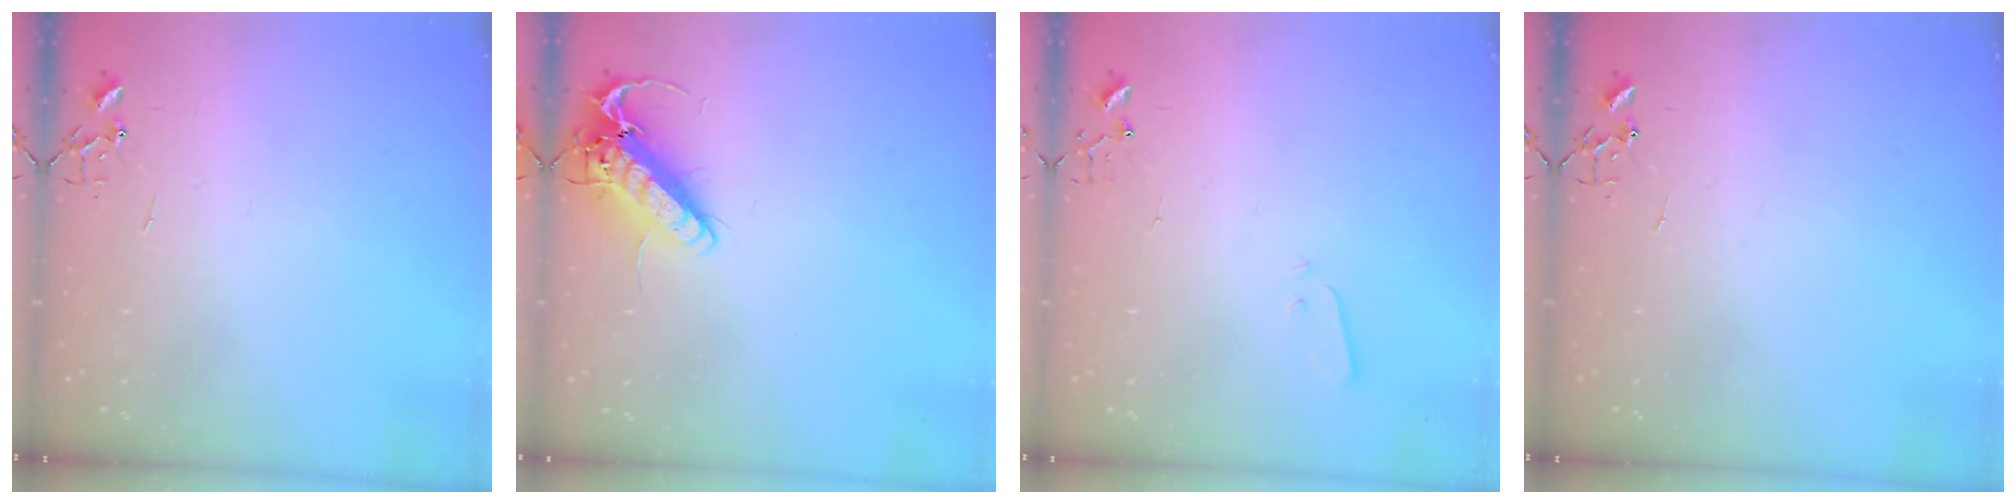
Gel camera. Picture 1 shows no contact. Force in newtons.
{"total": 13.5, "press": 13.2, "slide": 2.7}
{"total": 2.1, "press": 2.0, "slide": 0.4}
{"total": 0.0}